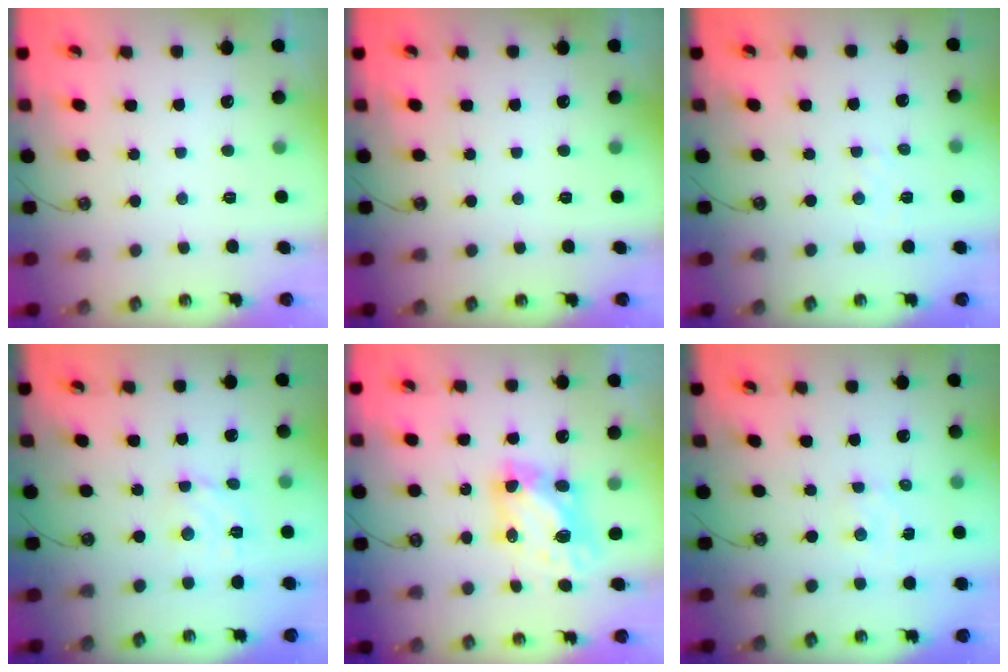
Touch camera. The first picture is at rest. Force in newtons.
{"total": 0.0}
{"total": 1.9, "press": 1.9, "slide": 0.3}
{"total": 4.7, "press": 4.7, "slide": 0.2}
{"total": 7.0, "press": 7.0, "slide": 0.6}
{"total": 2.6, "press": 2.6, "slide": 0.4}